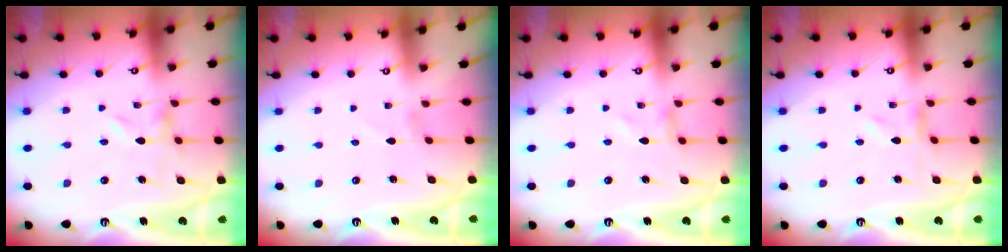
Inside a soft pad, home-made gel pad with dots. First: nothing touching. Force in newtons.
{"total": 1.1, "press": 1.1, "slide": 0.1}
{"total": 0.6, "press": 0.6, "slide": 0.1}
{"total": 0.0}